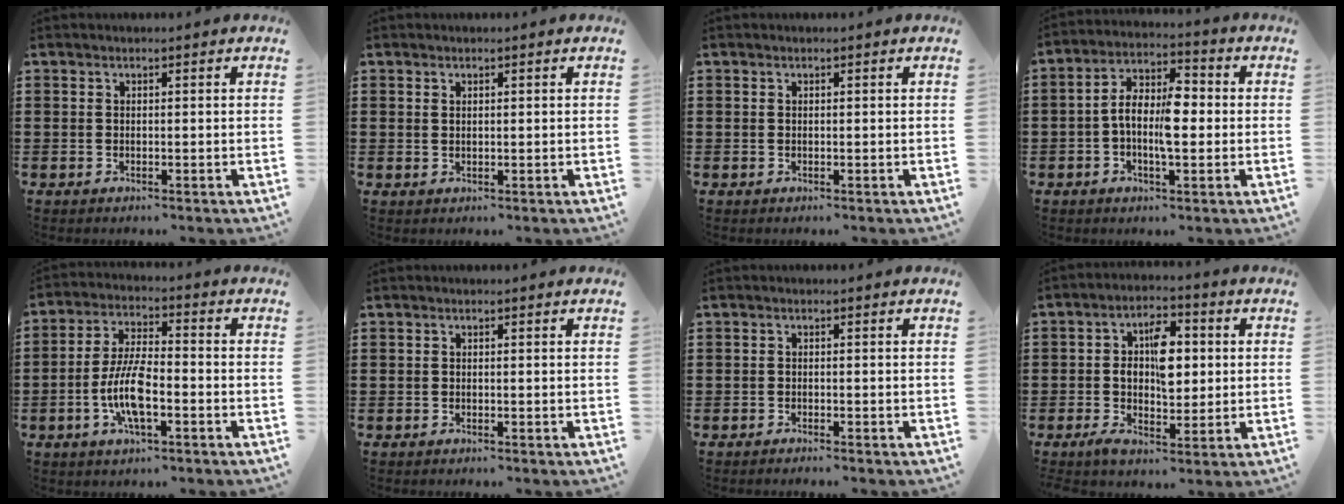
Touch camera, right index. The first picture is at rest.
{"total": 0.8, "force": [0.6, 0.2, 0.5], "torque": [-0.011, 0.000, 0.014]}
{"total": 0.0}
{"total": 7.9, "force": [-0.8, 3.3, 7.1], "torque": [-0.147, 0.003, -0.020]}
{"total": 8.8, "force": [-2.4, 2.8, 8.0], "torque": [-0.180, -0.013, -0.049]}
{"total": 0.0}
{"total": 0.7, "force": [-0.7, -0.1, 0.1], "torque": [-0.003, 0.000, -0.014]}
{"total": 8.4, "force": [0.8, 4.2, 7.2], "torque": [-0.112, 0.005, 0.011]}